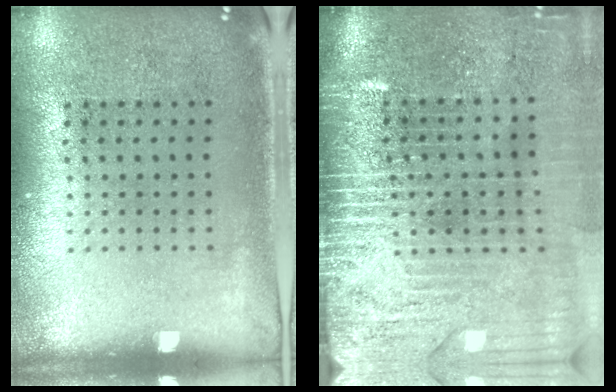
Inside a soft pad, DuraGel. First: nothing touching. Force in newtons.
{"total": 4.5, "press": 3.8, "slide": 2.4}